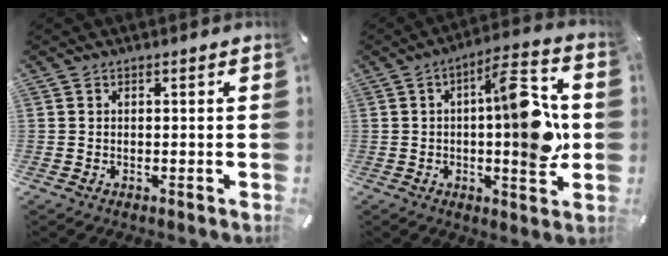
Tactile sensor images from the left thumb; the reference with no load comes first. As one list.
[{"total": 16.9, "force": [1.2, 5.4, 16.0], "torque": [-0.223, -0.007, 0.013]}]